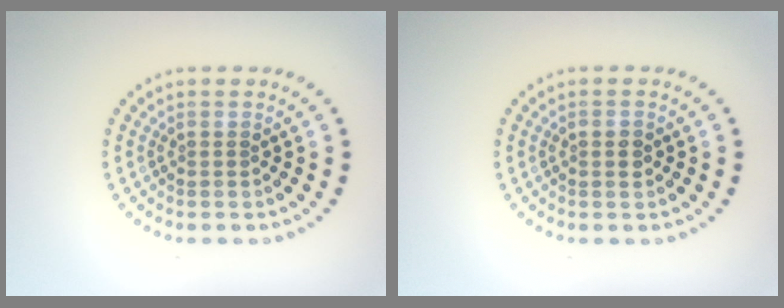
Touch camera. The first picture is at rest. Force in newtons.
{"total": 1.4, "press": 1.4, "slide": 0.2}